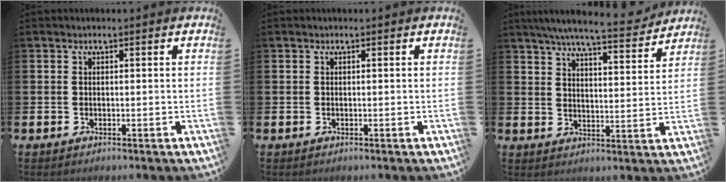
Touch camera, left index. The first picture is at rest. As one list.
[{"total": 0.0}, {"total": 7.5, "force": [7.0, 0.6, 2.8], "torque": [-0.062, -0.042, 0.120]}]